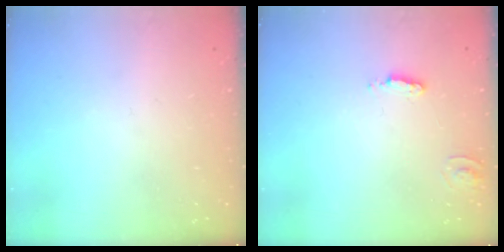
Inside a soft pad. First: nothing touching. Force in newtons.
{"total": 6.0, "press": 6.0, "slide": 0.4}